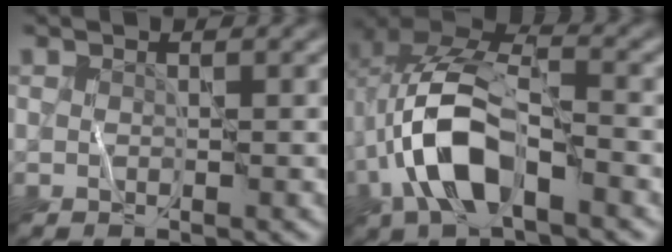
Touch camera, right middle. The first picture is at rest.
{"total": 9.2, "force": [-2.7, 4.6, 7.5], "torque": [-0.156, 0.009, -0.057]}